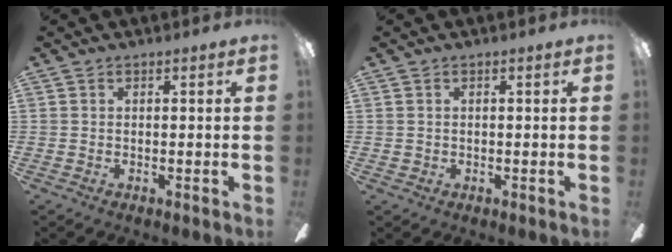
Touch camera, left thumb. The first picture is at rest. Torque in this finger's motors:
{"motor_torque": [-0.18, -0.08, -0.18, -0.01, 0.00]}